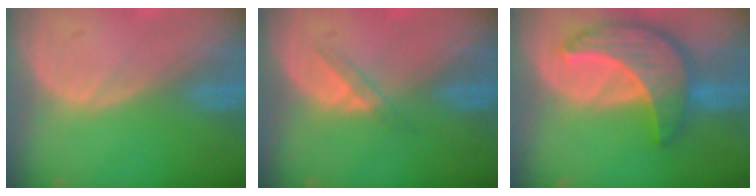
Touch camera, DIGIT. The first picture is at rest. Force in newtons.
{"total": 2.3, "press": 2.0, "slide": 1.0}
{"total": 9.8, "press": 9.8, "slide": 0.8}